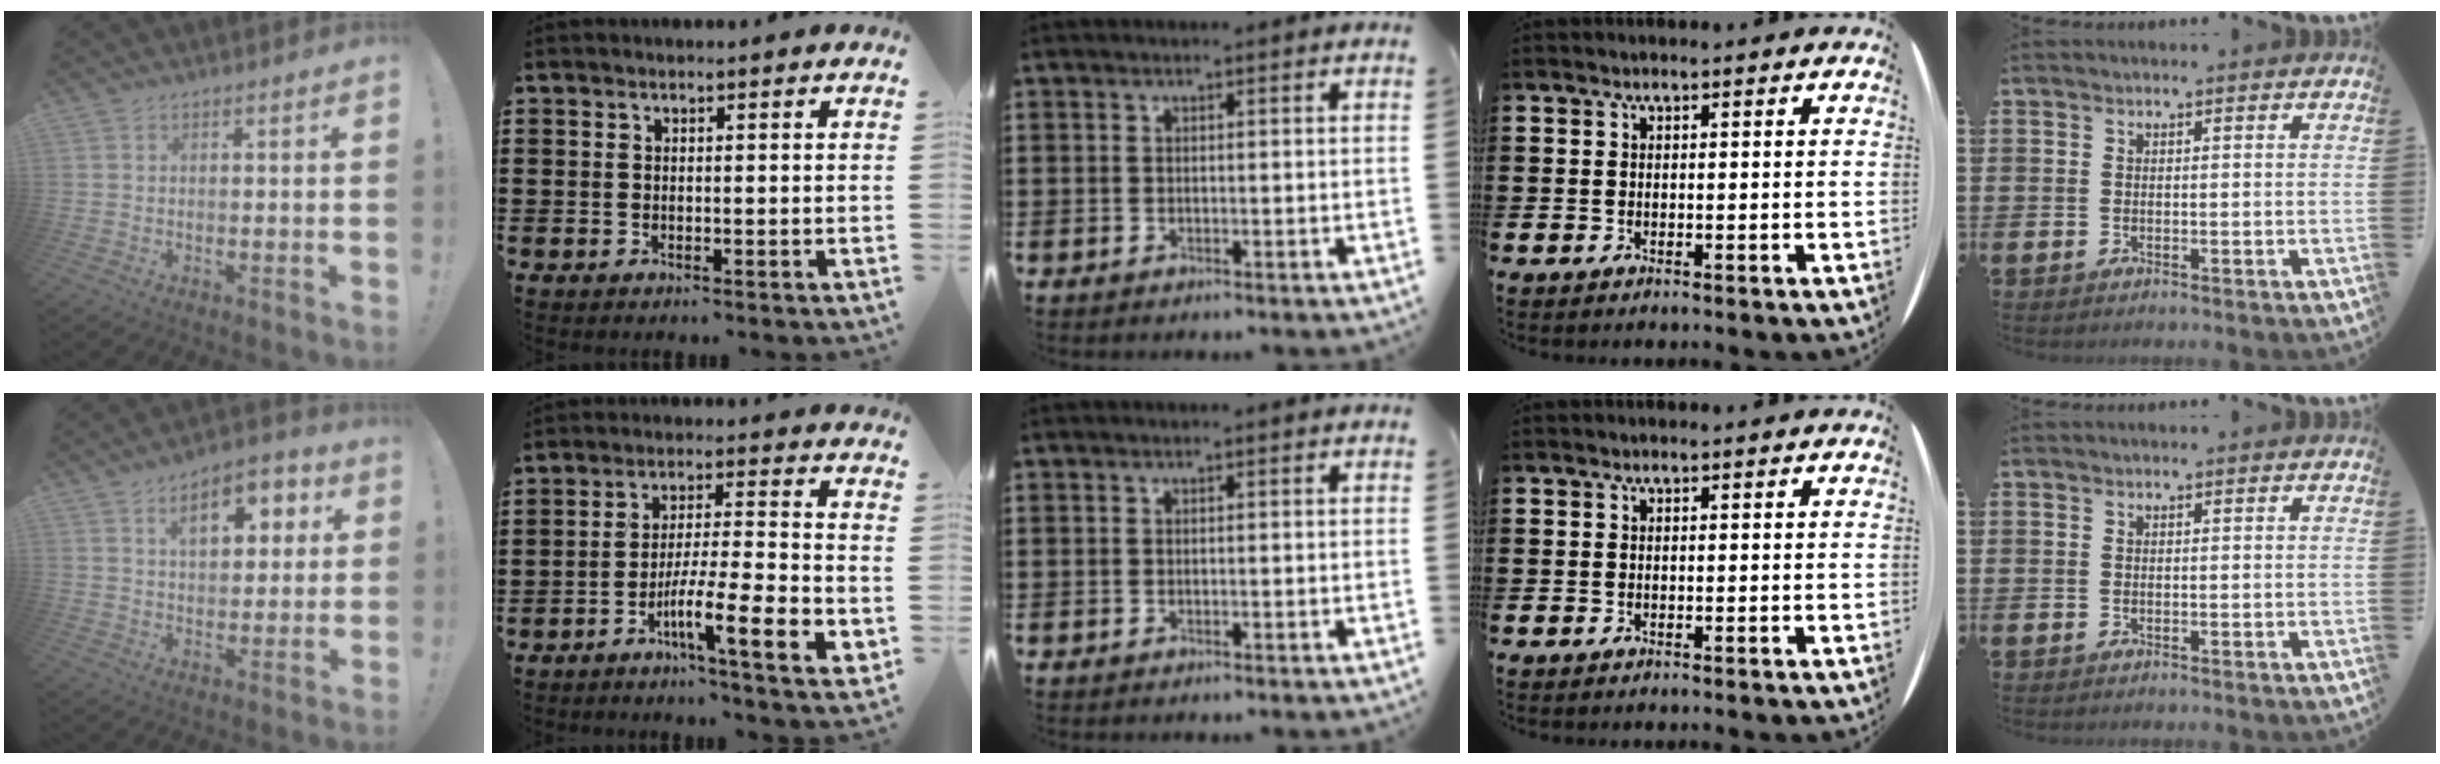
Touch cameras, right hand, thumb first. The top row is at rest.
{"thumb": {"total": 11.4, "force": [4.3, 6.5, 8.4], "torque": [-0.121, -0.003, 0.071]}, "index": {"total": 11.8, "force": [-5.3, 1.9, 10.4], "torque": [-0.189, 0.002, -0.095]}}